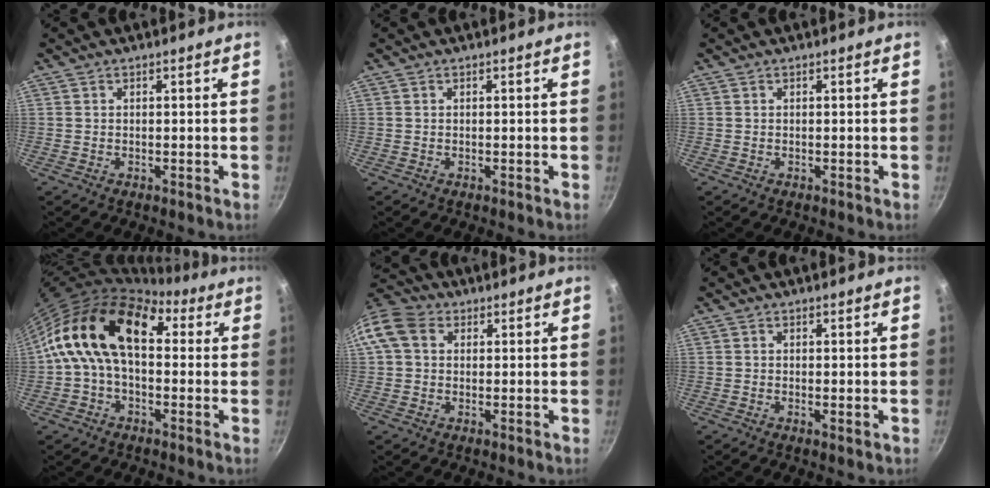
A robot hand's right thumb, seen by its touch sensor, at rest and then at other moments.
{"total": 0.0}
{"total": 0.0}
{"total": 17.5, "force": [2.7, 11.2, 13.2], "torque": [-0.208, 0.035, 0.022]}
{"total": 9.3, "force": [2.1, 7.3, 5.5], "torque": [-0.098, 0.018, 0.022]}
{"total": 0.8, "force": [0.0, 0.3, 0.8], "torque": [-0.015, -0.003, -0.002]}